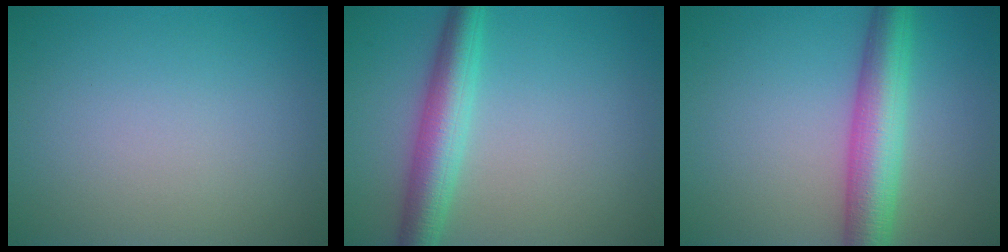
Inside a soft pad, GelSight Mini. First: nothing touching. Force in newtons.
{"total": 4.6, "press": 4.6, "slide": 0.0}
{"total": 6.4, "press": 6.4, "slide": 0.2}